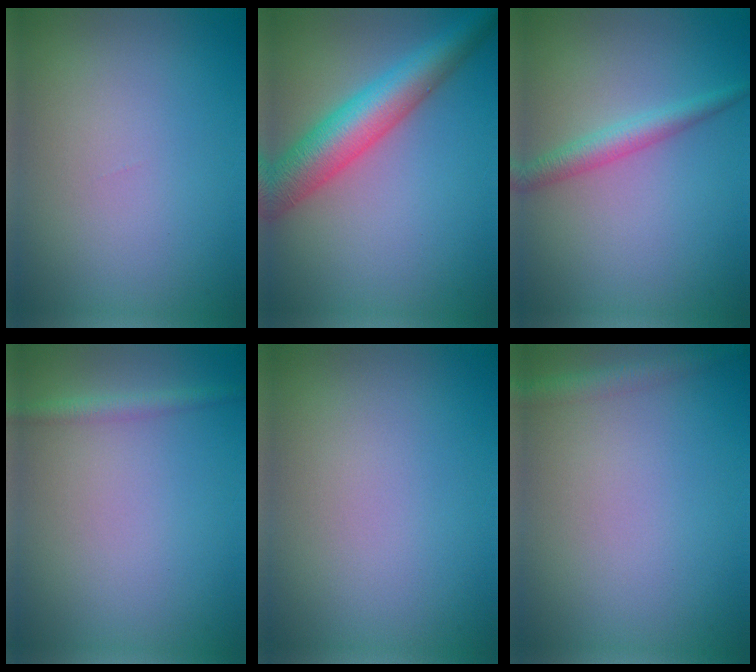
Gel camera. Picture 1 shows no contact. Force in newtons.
{"total": 7.4, "press": 7.4, "slide": 0.3}
{"total": 2.5, "press": 2.5, "slide": 0.1}
{"total": 1.5, "press": 1.5, "slide": 0.0}
{"total": 0.0}
{"total": 1.9, "press": 1.9, "slide": 0.1}